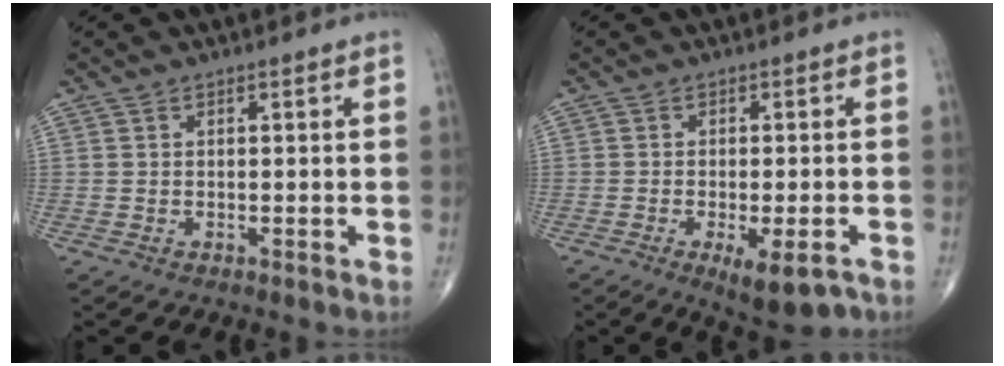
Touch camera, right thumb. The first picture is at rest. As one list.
[{"total": 7.8, "force": [-3.9, 2.6, 6.2], "torque": [-0.083, 0.001, -0.051]}]